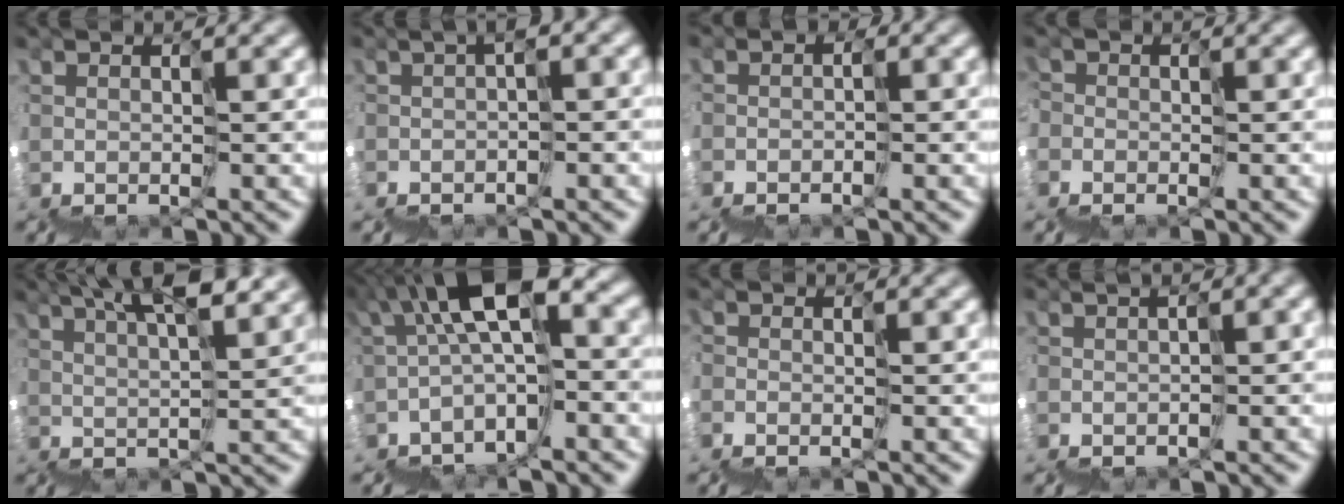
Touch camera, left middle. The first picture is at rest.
{"total": 2.6, "force": [-1.8, -0.2, 1.8], "torque": [-0.034, -0.007, -0.030]}
{"total": 3.0, "force": [-2.5, 1.5, -0.4], "torque": [0.012, 0.004, -0.032]}
{"total": 2.2, "force": [-1.8, 1.0, -0.7], "torque": [0.005, 0.005, -0.026]}
{"total": 6.6, "force": [6.1, -0.4, 2.5], "torque": [-0.005, 0.059, 0.089]}
{"total": 6.5, "force": [0.4, 2.0, 6.2], "torque": [-0.114, 0.041, -0.004]}
{"total": 1.4, "force": [-1.3, -0.2, -0.5], "torque": [0.003, 0.008, -0.030]}
{"total": 2.6, "force": [-1.1, 0.5, 2.3], "torque": [-0.019, 0.004, -0.012]}